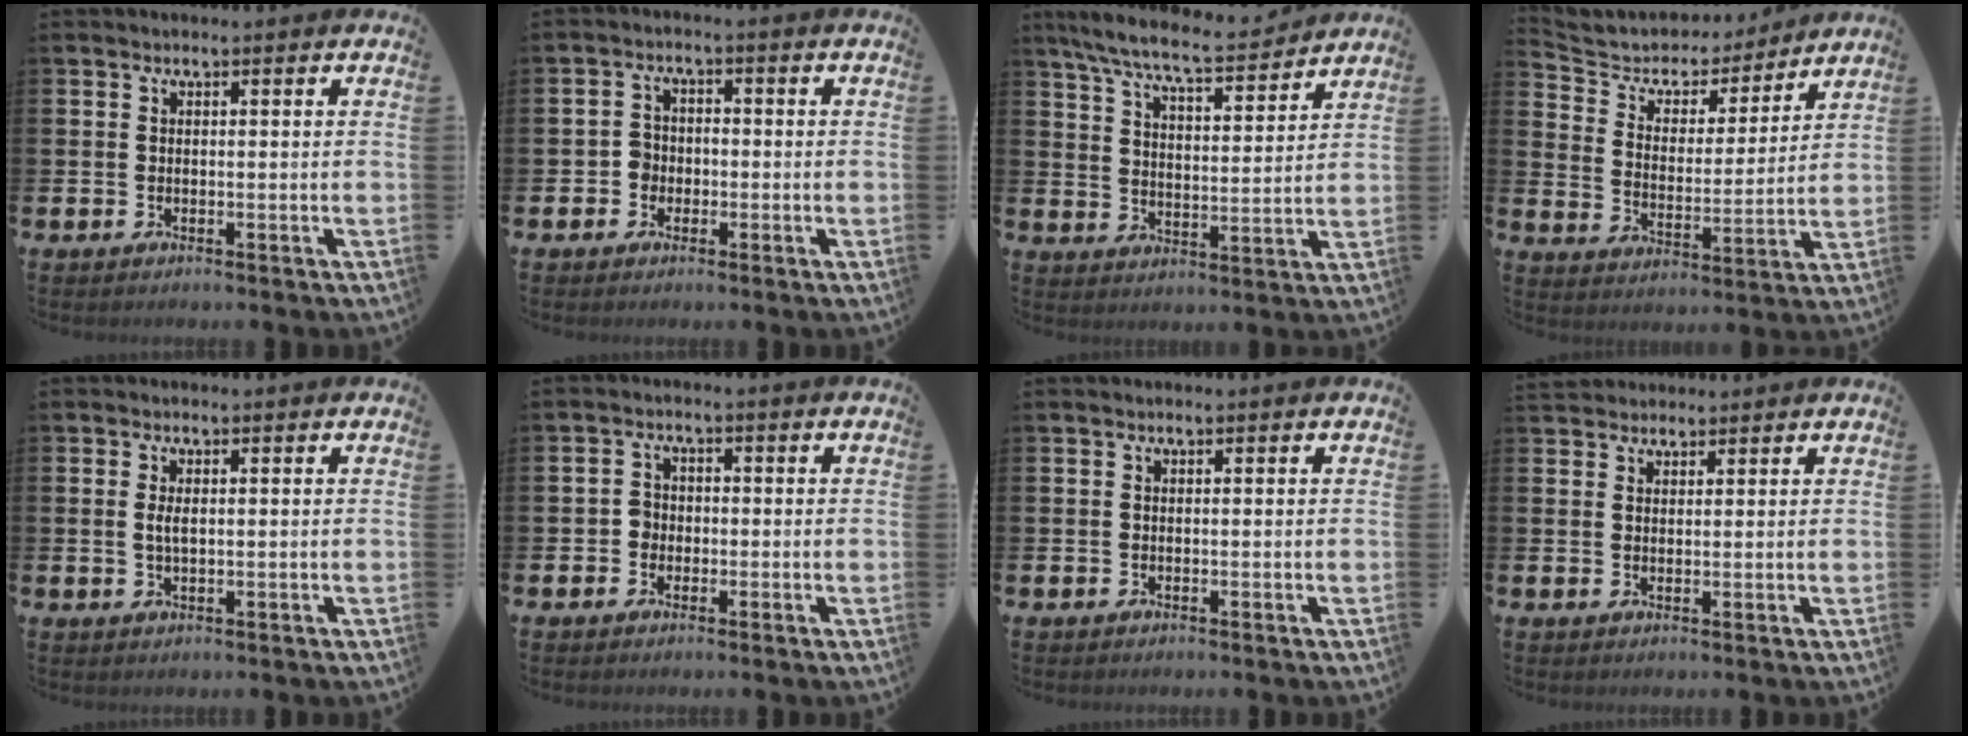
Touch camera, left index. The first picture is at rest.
{"total": 2.6, "force": [-1.3, 2.2, 0.4], "torque": [-0.007, 0.004, -0.032]}
{"total": 8.1, "force": [7.5, 0.7, 3.1], "torque": [-0.086, -0.044, 0.129]}
{"total": 5.6, "force": [5.0, 2.4, 0.7], "torque": [-0.046, -0.042, 0.081]}
{"total": 1.8, "force": [0.2, 0.7, 1.6], "torque": [-0.026, 0.001, 0.000]}
{"total": 2.1, "force": [-0.7, 1.9, 0.4], "torque": [-0.007, 0.006, -0.020]}
{"total": 0.0}
{"total": 2.5, "force": [2.4, 0.9, -0.2], "torque": [0.004, -0.006, 0.044]}